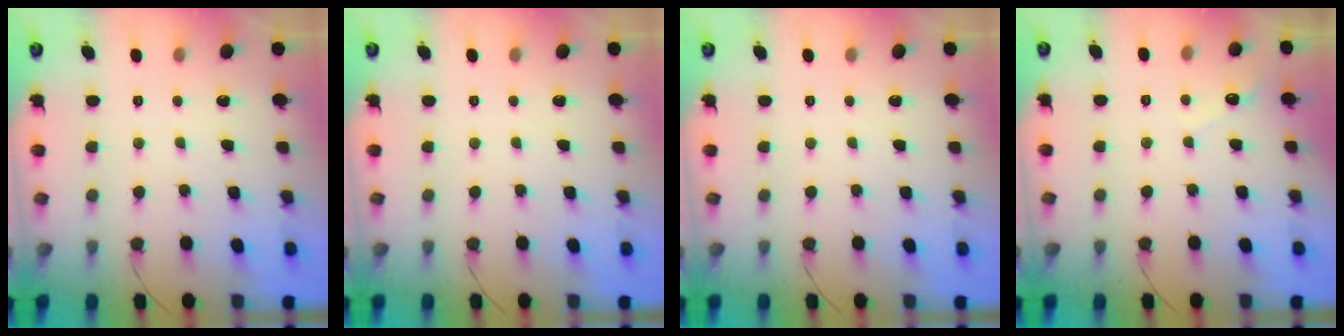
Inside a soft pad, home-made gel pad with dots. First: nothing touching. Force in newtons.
{"total": 0.0}
{"total": 0.0}
{"total": 2.8, "press": 2.8, "slide": 0.1}